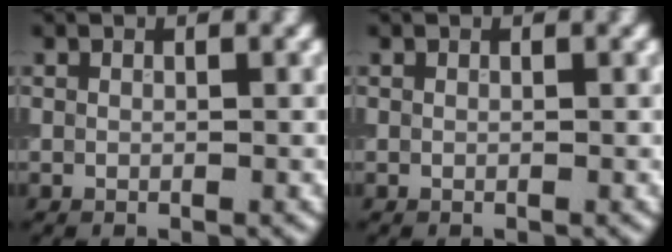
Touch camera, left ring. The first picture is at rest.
{"total": 0.0}